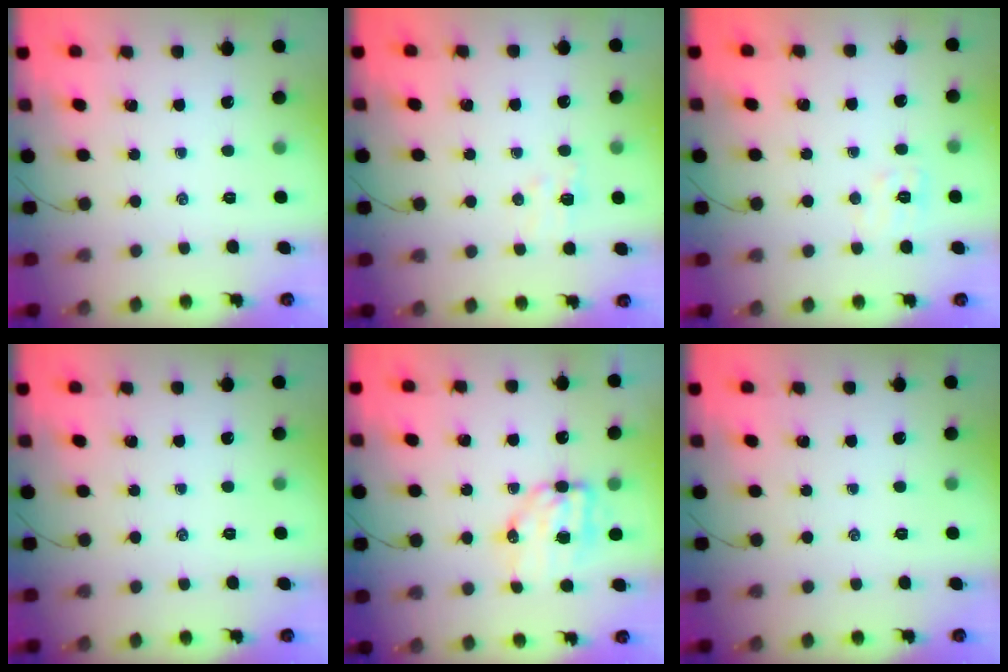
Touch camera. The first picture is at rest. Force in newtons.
{"total": 5.0, "press": 4.8, "slide": 1.0}
{"total": 7.4, "press": 7.3, "slide": 1.2}
{"total": 0.0}
{"total": 7.9, "press": 7.8, "slide": 1.3}
{"total": 0.0}